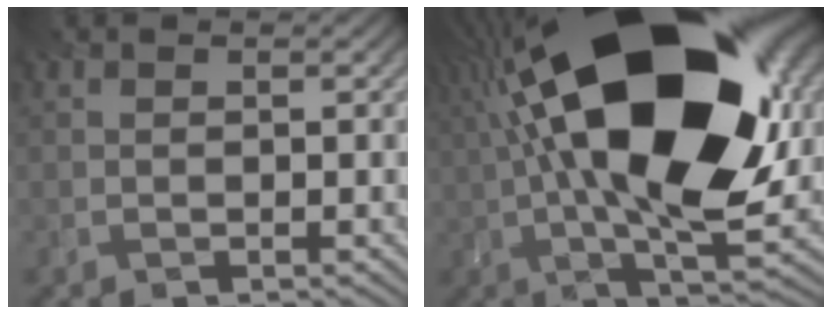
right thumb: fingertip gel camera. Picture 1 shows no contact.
{"total": 22.4, "force": [4.7, 10.2, 19.4], "torque": [-0.360, 0.029, 0.072]}